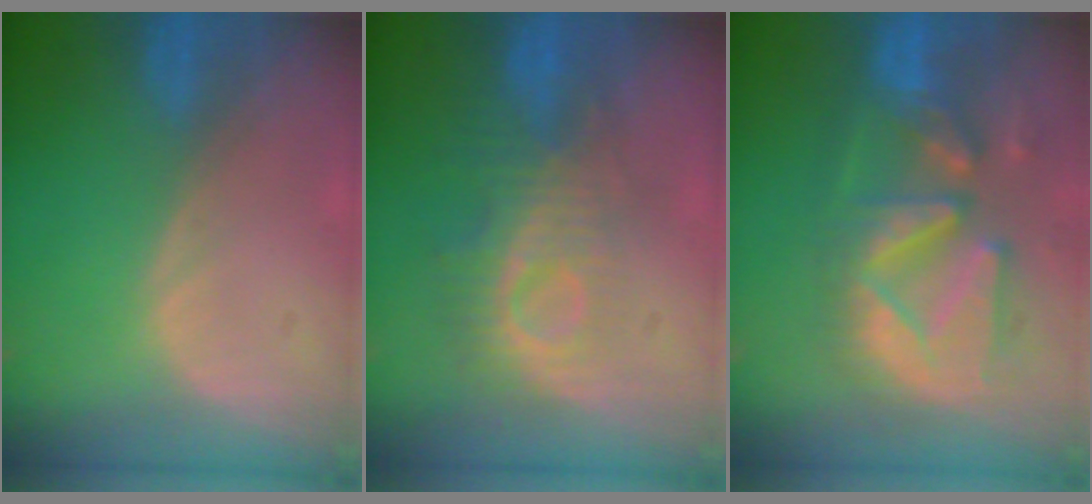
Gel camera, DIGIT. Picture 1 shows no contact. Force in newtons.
{"total": 9.2, "press": 8.2, "slide": 4.0}
{"total": 12.7, "press": 11.2, "slide": 6.0}